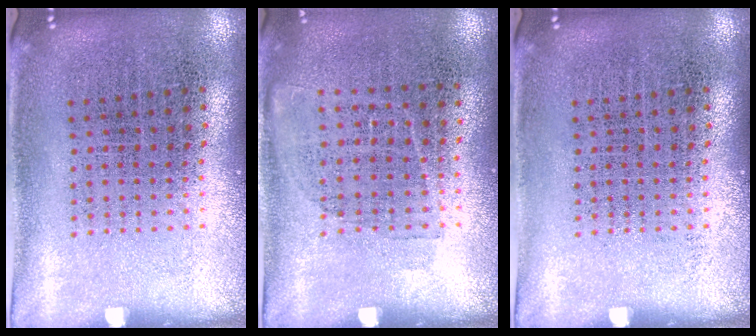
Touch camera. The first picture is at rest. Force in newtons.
{"total": 1.0, "press": 0.8, "slide": 0.5}
{"total": 0.0}